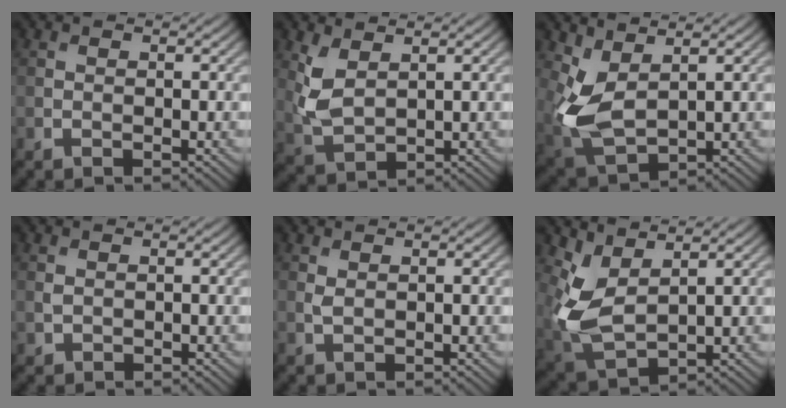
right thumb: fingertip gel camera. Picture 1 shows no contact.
{"total": 5.0, "force": [2.2, 2.7, 3.7], "torque": [-0.099, -0.005, 0.052]}
{"total": 6.6, "force": [2.1, 3.6, 5.1], "torque": [-0.134, -0.012, 0.044]}
{"total": 0.9, "force": [0.2, 0.8, 0.5], "torque": [-0.013, -0.003, 0.009]}
{"total": 1.0, "force": [0.5, 0.4, 0.7], "torque": [-0.023, -0.002, 0.013]}
{"total": 6.6, "force": [2.7, 3.5, 4.9], "torque": [-0.128, -0.015, 0.060]}